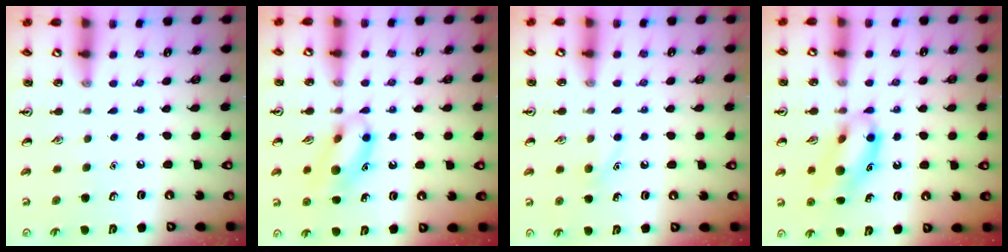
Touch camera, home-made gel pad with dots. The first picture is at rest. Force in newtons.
{"total": 12.1, "press": 12.1, "slide": 0.8}
{"total": 6.2, "press": 5.9, "slide": 2.1}
{"total": 13.4, "press": 13.1, "slide": 2.8}